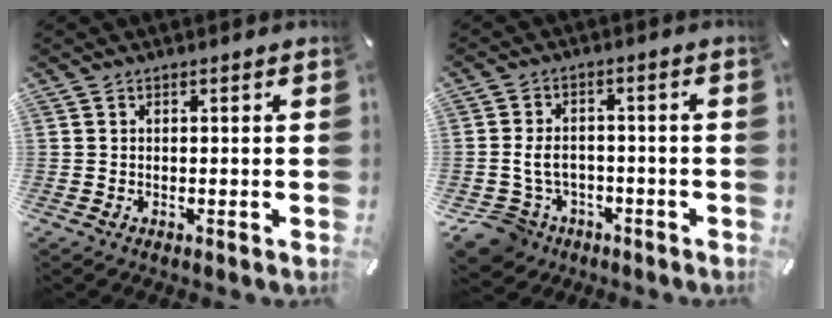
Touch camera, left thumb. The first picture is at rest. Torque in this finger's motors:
{"motor_torque": [0.05, 0.31, 0.19, 0.10, 0.09]}